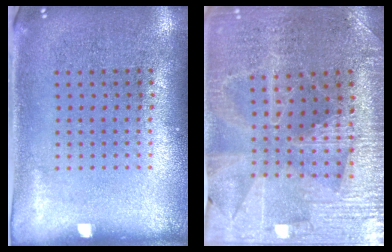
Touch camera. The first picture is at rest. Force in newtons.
{"total": 3.2, "press": 3.1, "slide": 0.5}